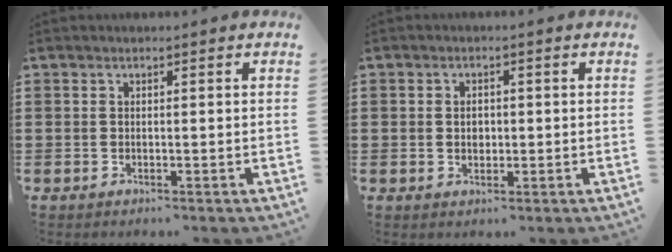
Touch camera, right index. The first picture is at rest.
{"total": 3.0, "force": [0.0, 2.0, 2.2], "torque": [-0.038, 0.003, -0.002]}